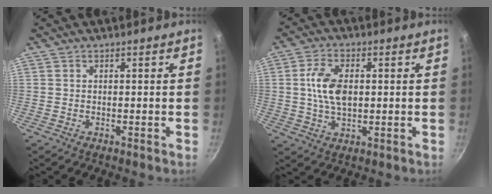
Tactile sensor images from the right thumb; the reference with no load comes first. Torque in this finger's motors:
{"motor_torque": [1.17, 1.10, 1.14, -0.12, 0.09]}